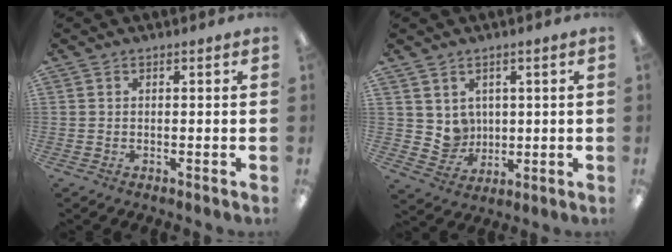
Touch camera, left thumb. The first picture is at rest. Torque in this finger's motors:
{"motor_torque": [-0.02, 0.02, -0.12, 0.03, 0.00]}